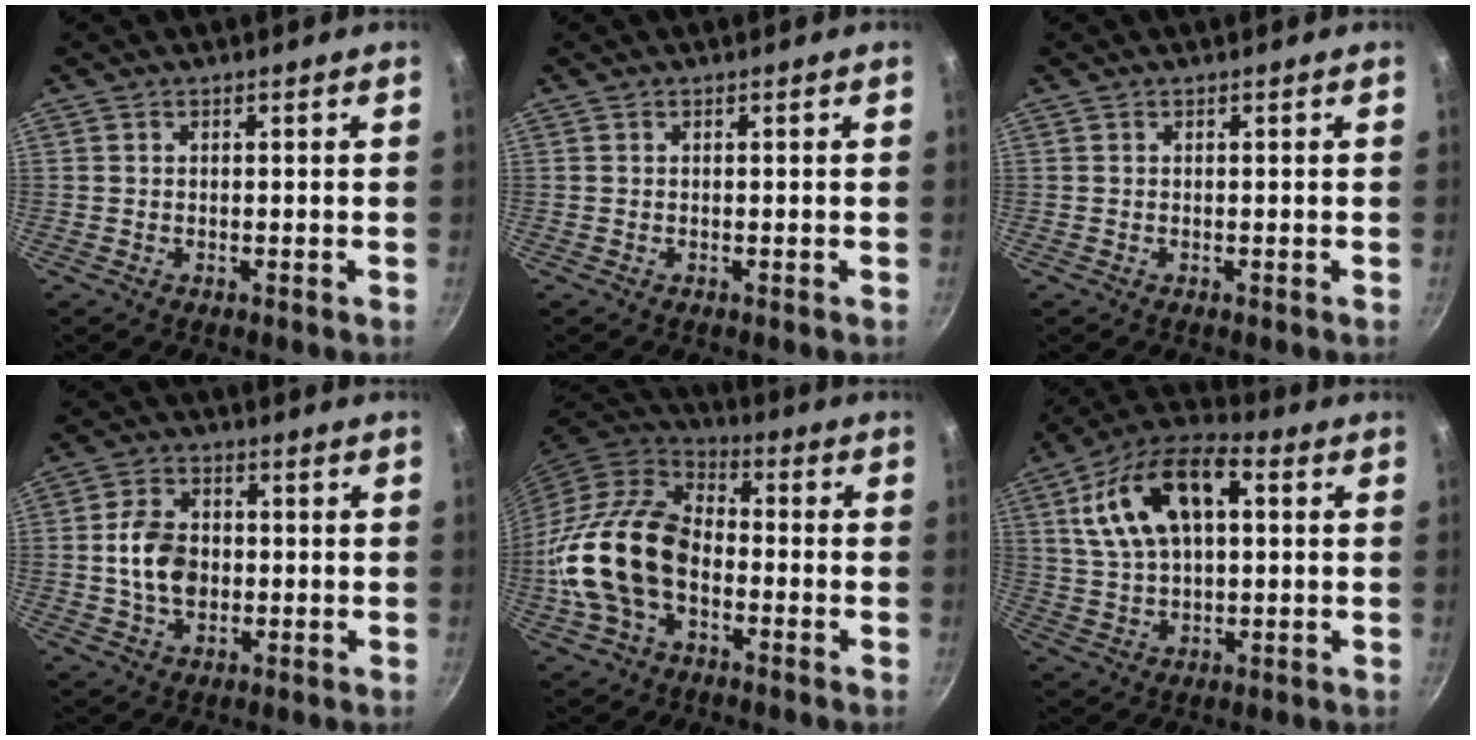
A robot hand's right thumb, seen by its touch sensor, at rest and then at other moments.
{"total": 0.0}
{"total": 0.0}
{"total": 8.9, "force": [-0.3, 6.6, 6.1], "torque": [-0.094, 0.011, -0.010]}
{"total": 19.9, "force": [-3.7, 13.3, 14.4], "torque": [-0.257, 0.037, -0.081]}
{"total": 18.0, "force": [4.5, 10.0, 14.3], "torque": [-0.246, 0.020, 0.072]}